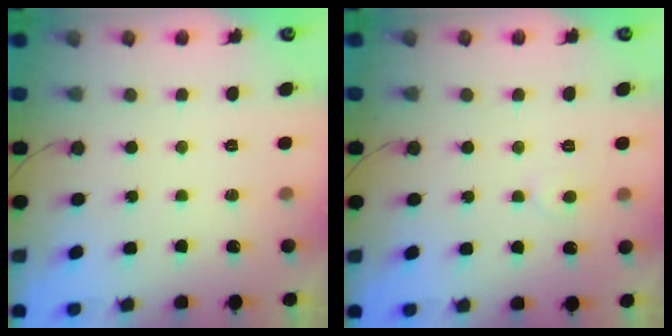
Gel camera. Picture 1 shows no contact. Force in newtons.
{"total": 3.5, "press": 3.5, "slide": 0.5}